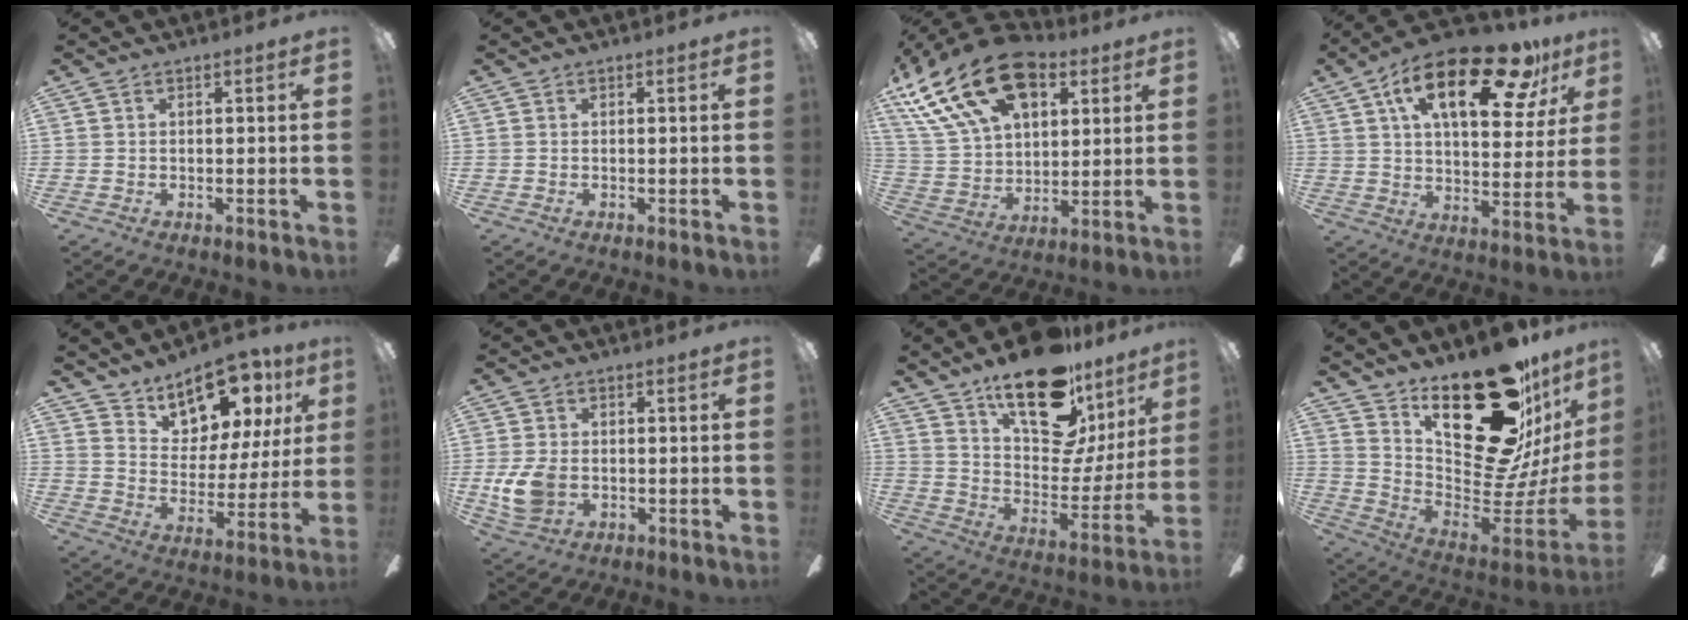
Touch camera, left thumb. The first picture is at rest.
{"total": 0.0}
{"total": 24.0, "force": [13.4, 13.9, 14.2], "torque": [-0.283, -0.062, 0.238]}
{"total": 22.5, "force": [12.1, 9.2, 16.6], "torque": [-0.255, -0.044, 0.193]}
{"total": 14.9, "force": [11.7, 6.9, 6.2], "torque": [-0.098, -0.080, 0.209]}
{"total": 7.7, "force": [-1.3, 5.4, 5.3], "torque": [-0.127, 0.006, -0.023]}
{"total": 23.1, "force": [15.4, 10.5, 13.6], "torque": [-0.201, -0.099, 0.269]}
{"total": 29.7, "force": [17.8, 13.0, 20.0], "torque": [-0.241, -0.144, 0.343]}